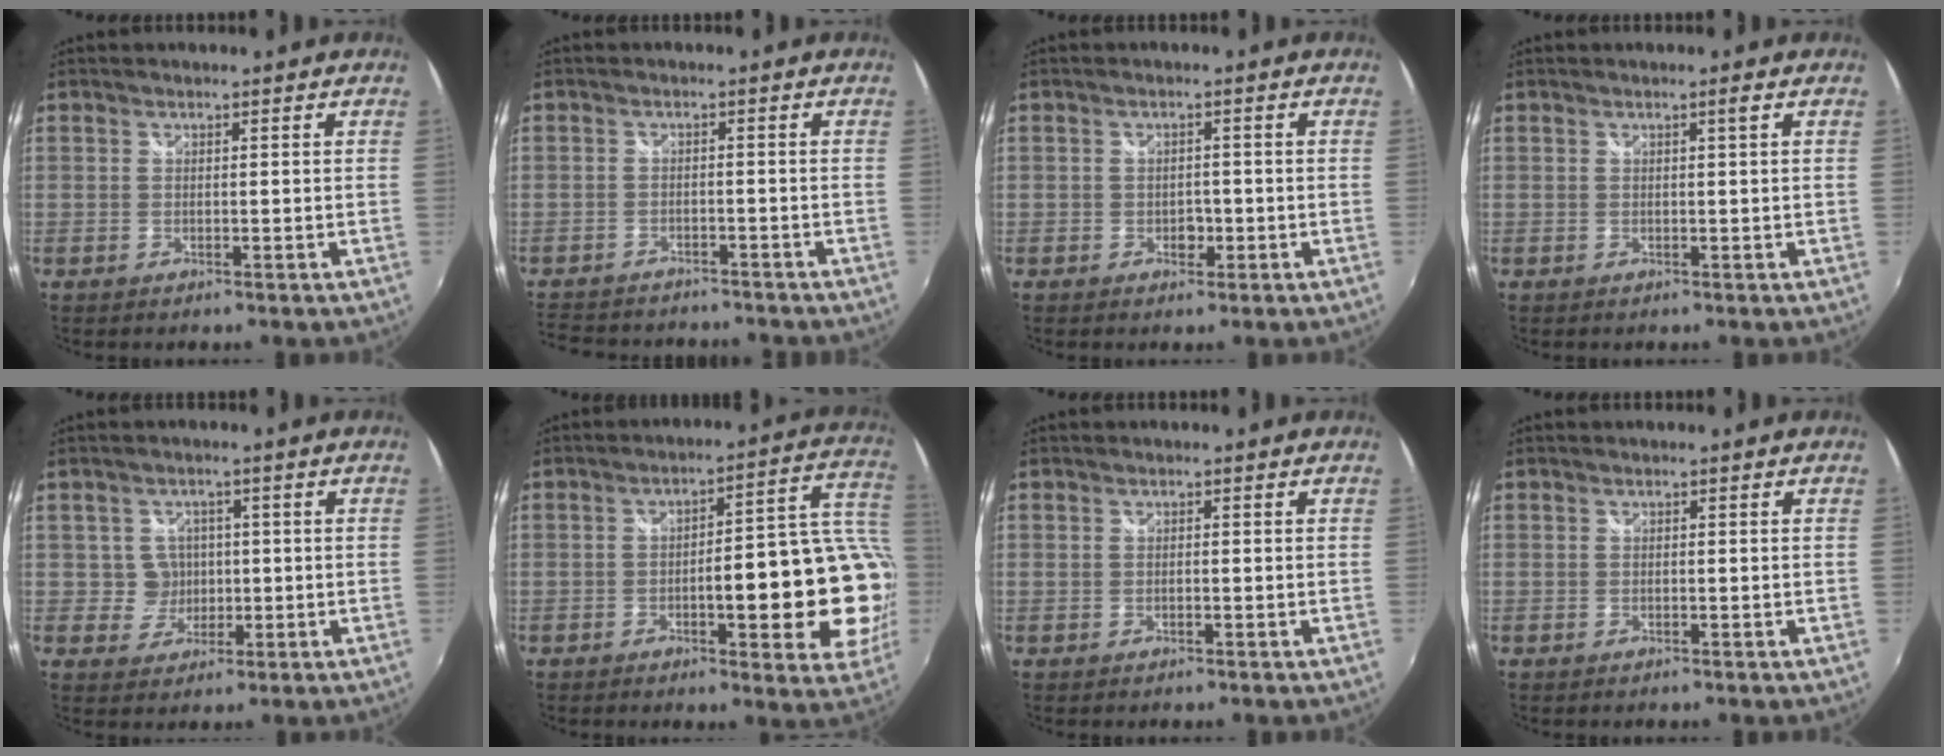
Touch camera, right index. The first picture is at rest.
{"total": 10.1, "force": [-8.6, 4.3, 2.9], "torque": [-0.088, 0.002, -0.134]}
{"total": 2.1, "force": [-0.8, 1.8, 0.9], "torque": [-0.014, 0.000, -0.009]}
{"total": 0.9, "force": [0.3, -0.3, 0.8], "torque": [-0.013, 0.000, 0.005]}
{"total": 4.2, "force": [0.1, 4.2, 0.2], "torque": [-0.005, 0.013, 0.008]}
{"total": 18.5, "force": [-4.2, 5.2, 17.3], "torque": [-0.219, 0.016, -0.052]}
{"total": 0.0}
{"total": 0.0}